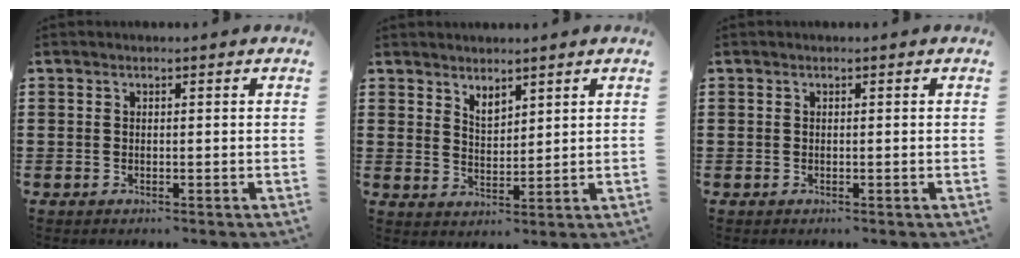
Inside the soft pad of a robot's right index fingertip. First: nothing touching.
{"total": 2.7, "force": [2.4, 1.0, 0.5], "torque": [-0.017, -0.001, 0.046]}
{"total": 0.0}